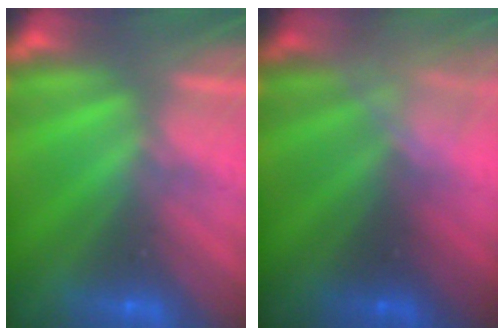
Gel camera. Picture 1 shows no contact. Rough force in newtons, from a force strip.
{"total": 2.4}